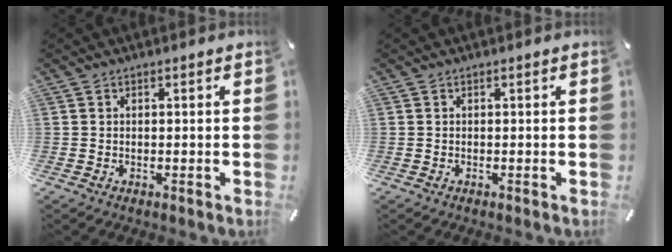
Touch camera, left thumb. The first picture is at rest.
{"total": 0.0}